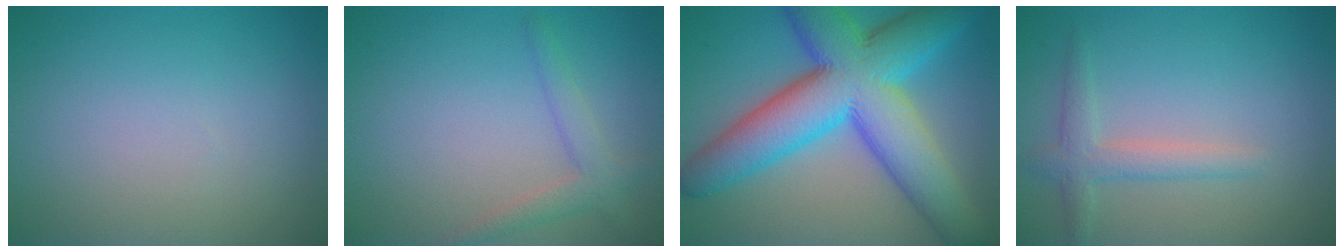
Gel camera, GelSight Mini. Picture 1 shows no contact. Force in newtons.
{"total": 2.3, "press": 2.3, "slide": 0.1}
{"total": 13.5, "press": 13.5, "slide": 0.0}
{"total": 2.4, "press": 2.4, "slide": 0.1}